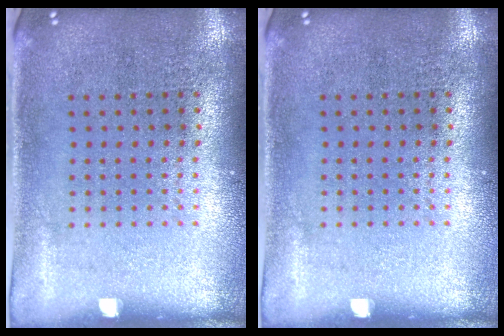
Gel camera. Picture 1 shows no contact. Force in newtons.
{"total": 0.0}